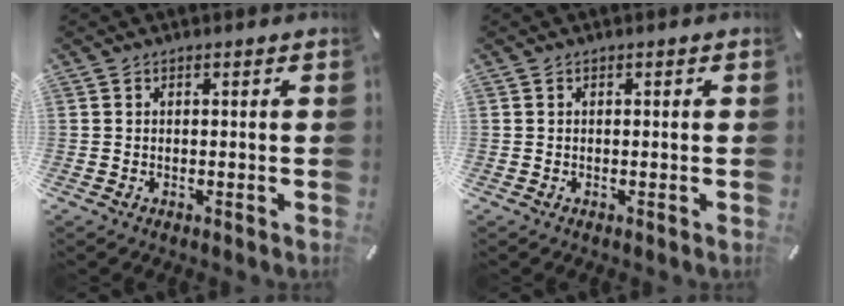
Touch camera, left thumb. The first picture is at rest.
{"total": 0.0}